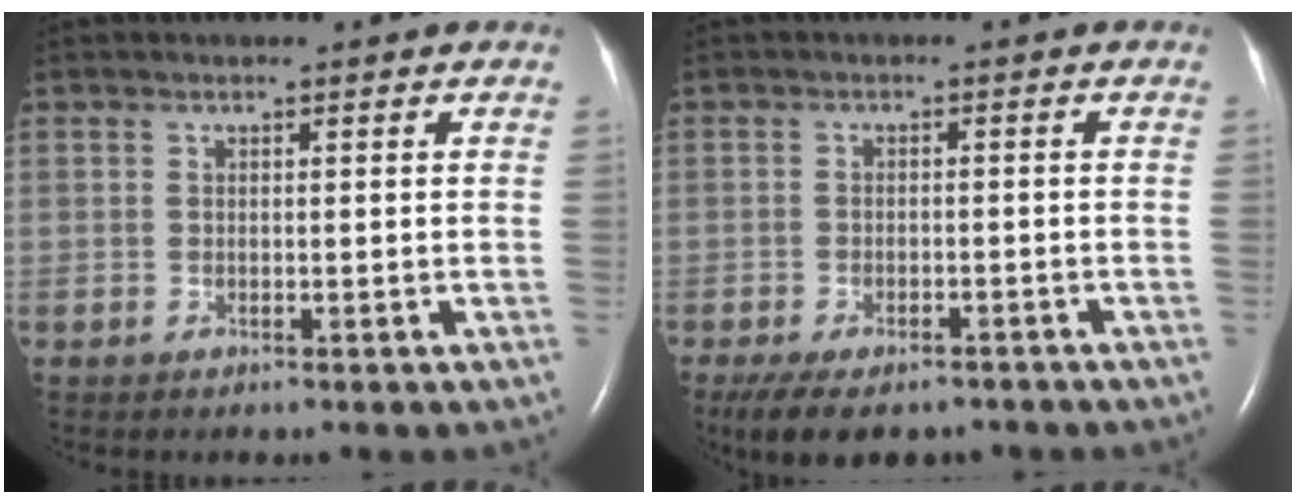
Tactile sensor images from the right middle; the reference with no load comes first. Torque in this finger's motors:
{"motor_torque": [0.64, -0.61, 0.09, 0.03]}